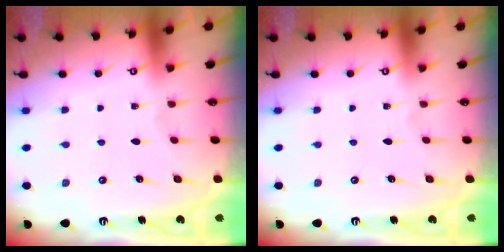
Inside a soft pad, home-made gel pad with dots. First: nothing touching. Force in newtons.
{"total": 0.0}